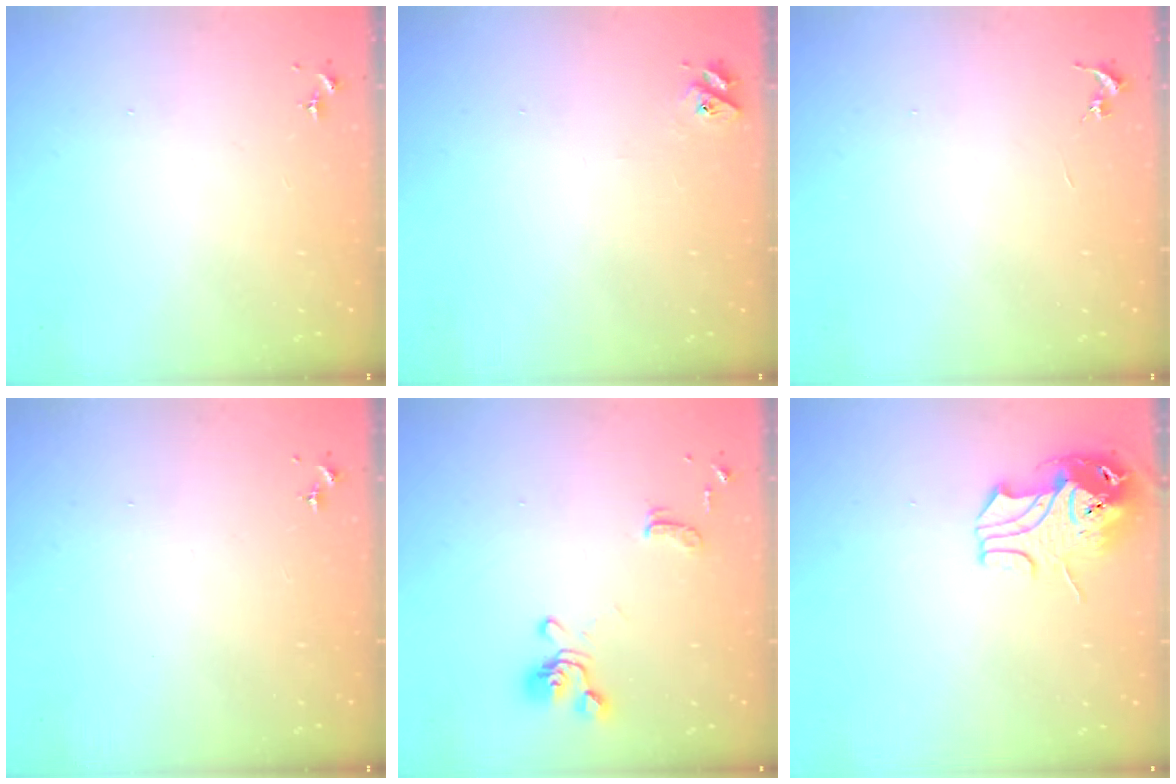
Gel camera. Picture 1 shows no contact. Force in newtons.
{"total": 2.8, "press": 2.8, "slide": 0.3}
{"total": 0.0}
{"total": 0.0}
{"total": 11.5, "press": 11.4, "slide": 1.1}
{"total": 10.1, "press": 10.0, "slide": 1.3}